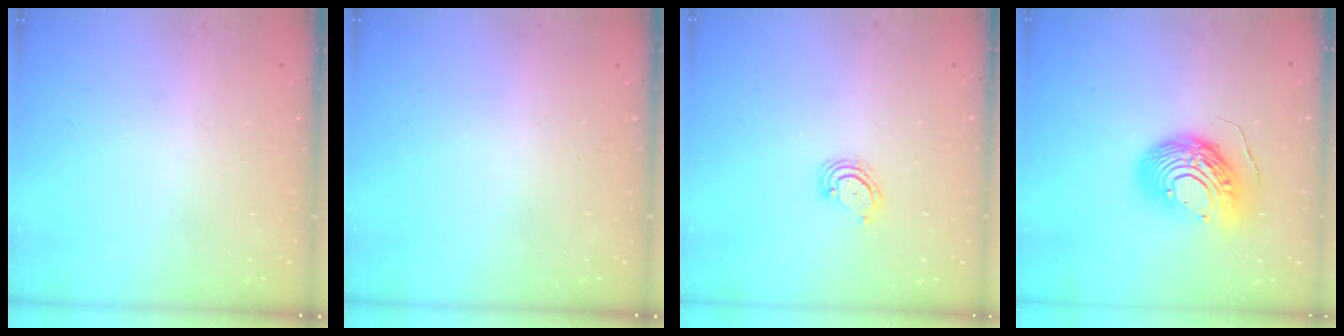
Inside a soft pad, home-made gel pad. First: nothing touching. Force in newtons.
{"total": 0.0}
{"total": 4.7, "press": 4.6, "slide": 0.4}
{"total": 13.8, "press": 13.8, "slide": 1.1}